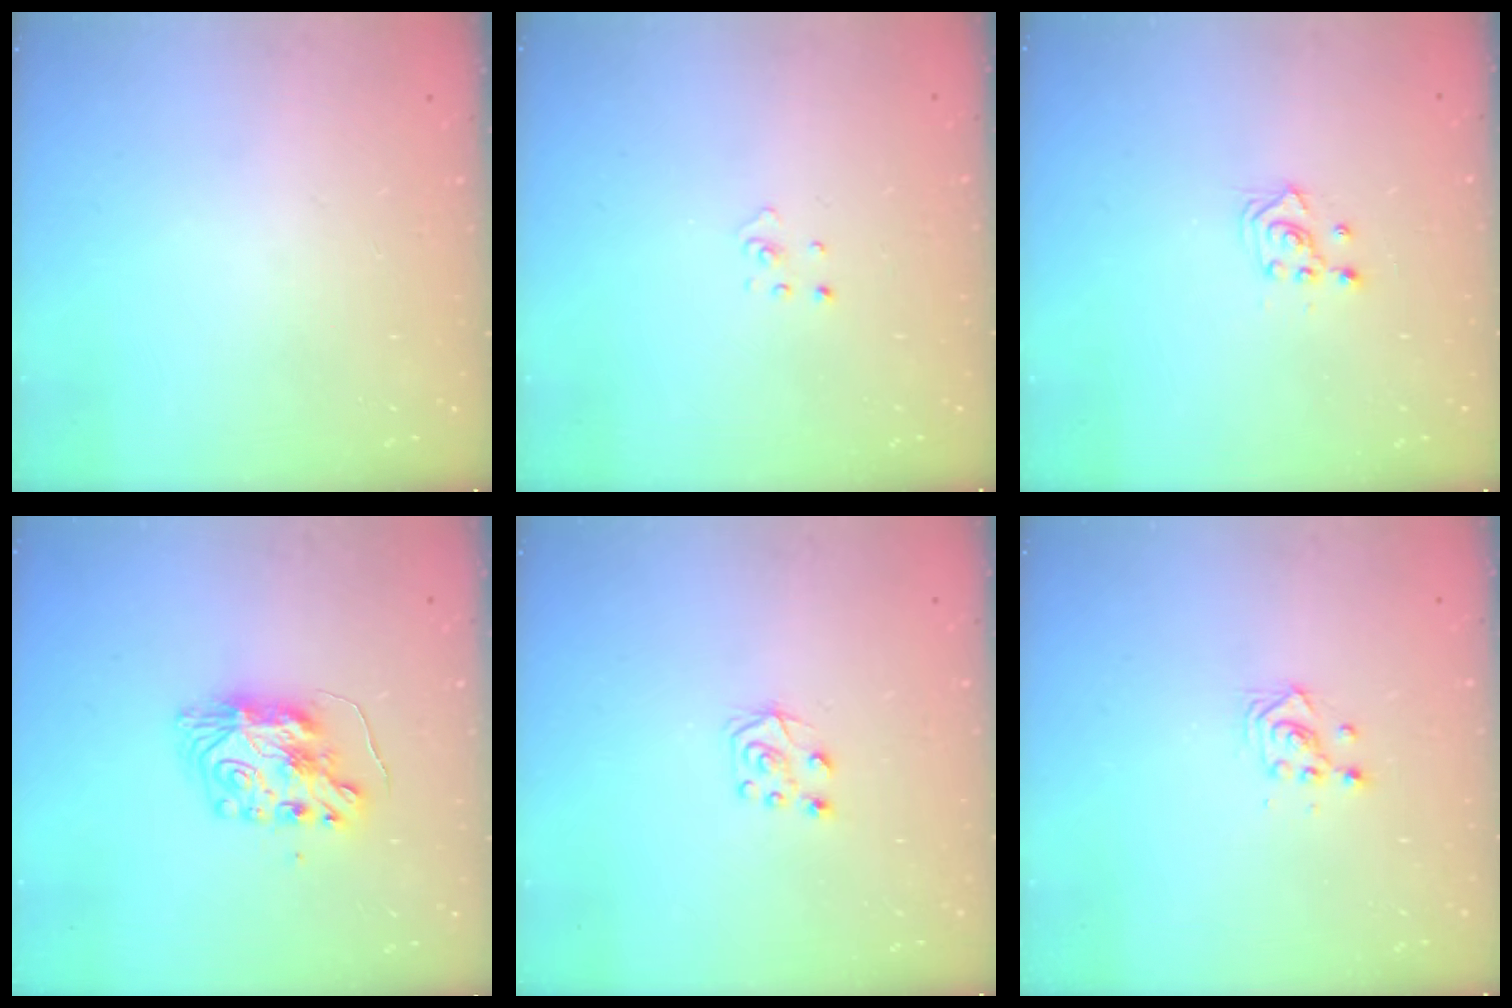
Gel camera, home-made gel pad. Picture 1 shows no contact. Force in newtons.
{"total": 1.9, "press": 1.9, "slide": 0.1}
{"total": 2.4, "press": 2.2, "slide": 0.8}
{"total": 9.1, "press": 9.0, "slide": 0.9}
{"total": 6.1, "press": 6.1, "slide": 0.5}
{"total": 2.9, "press": 2.9, "slide": 0.1}